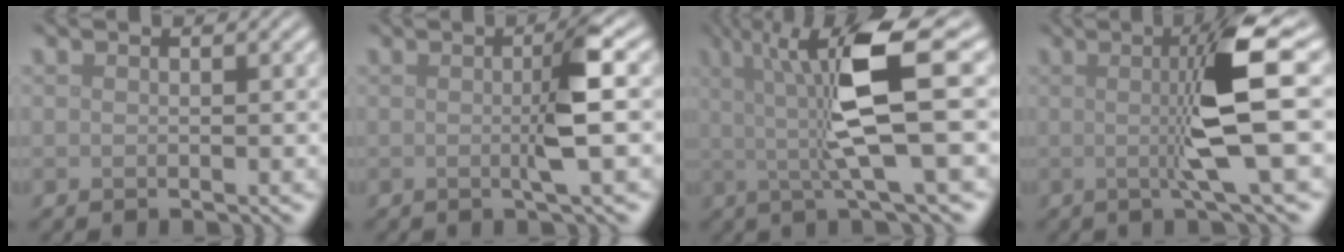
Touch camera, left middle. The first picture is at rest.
{"total": 3.6, "force": [0.1, 0.4, 3.5], "torque": [-0.060, 0.000, -0.003]}
{"total": 9.6, "force": [1.9, 1.9, 9.2], "torque": [-0.144, 0.001, 0.031]}
{"total": 7.0, "force": [0.5, 0.9, 7.0], "torque": [-0.122, 0.006, 0.004]}